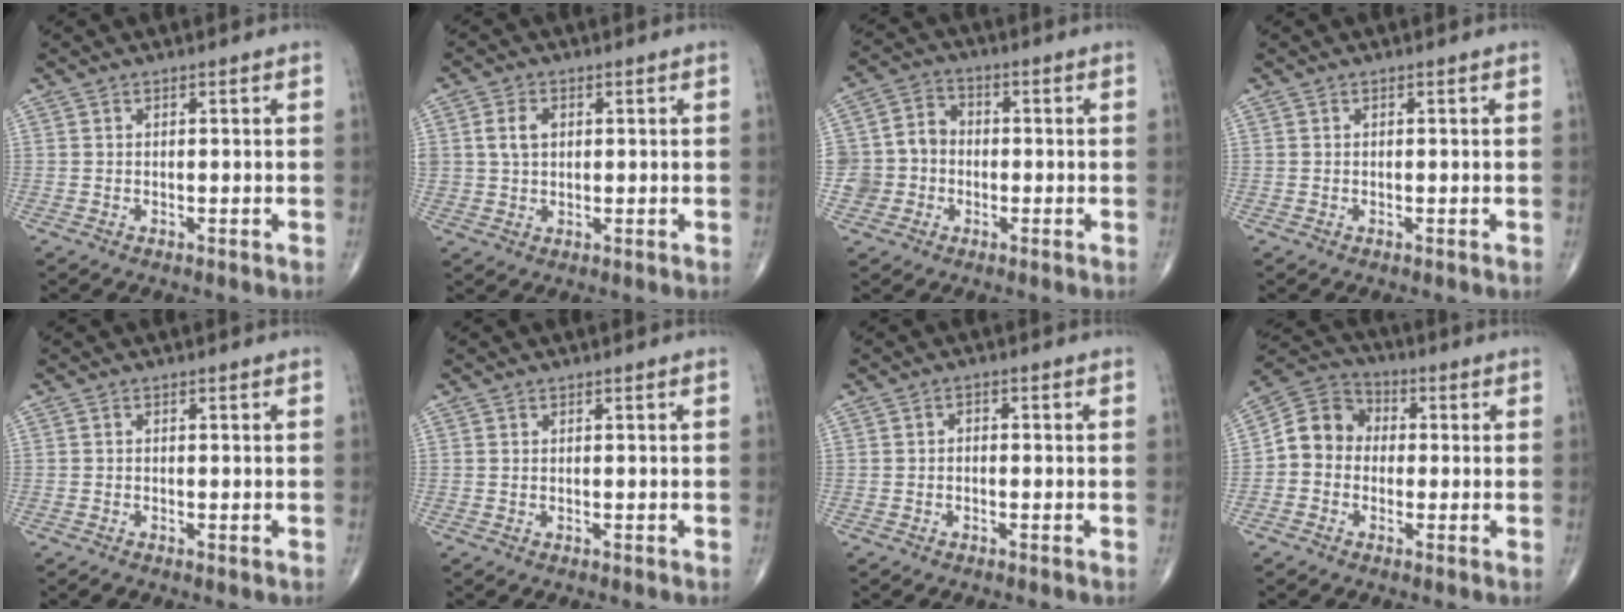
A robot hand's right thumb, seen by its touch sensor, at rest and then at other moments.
{"total": 4.2, "force": [0.9, 3.1, 2.7], "torque": [-0.044, 0.000, 0.018]}
{"total": 8.0, "force": [-1.4, 7.4, 2.7], "torque": [-0.023, 0.030, -0.030]}
{"total": 0.0}
{"total": 0.9, "force": [-0.4, 0.5, 0.7], "torque": [-0.015, -0.004, -0.010]}
{"total": 0.0}
{"total": 1.1, "force": [-0.3, 0.8, 0.7], "torque": [-0.005, 0.007, -0.009]}
{"total": 8.6, "force": [-0.6, 7.5, 4.1], "torque": [-0.053, 0.035, -0.029]}